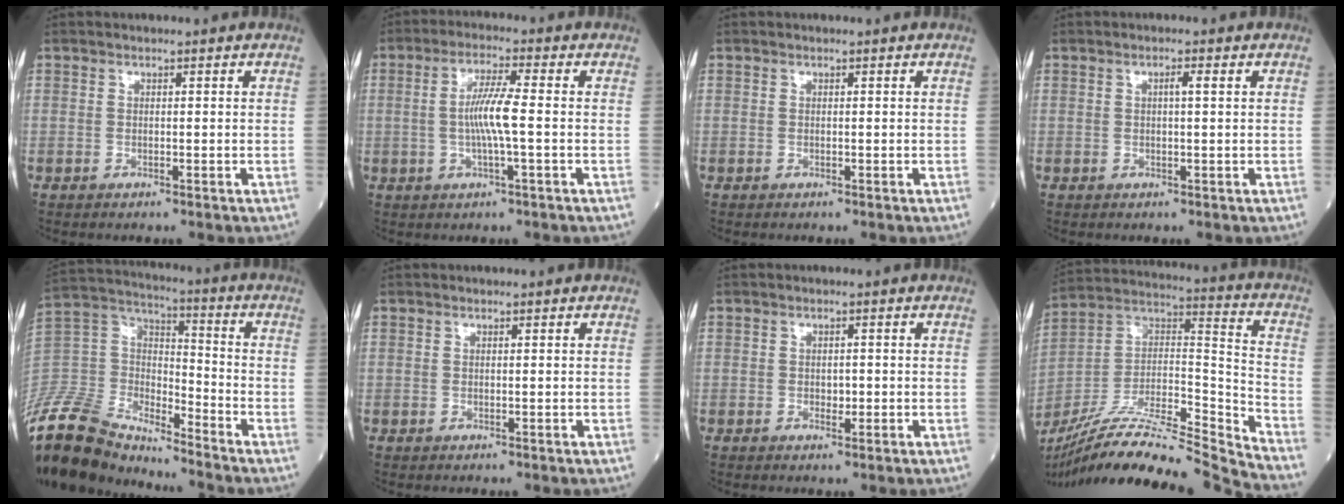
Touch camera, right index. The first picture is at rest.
{"total": 6.2, "force": [-0.4, 0.0, 6.2], "torque": [-0.121, 0.003, -0.011]}
{"total": 0.0}
{"total": 1.4, "force": [0.3, 0.0, 1.3], "torque": [-0.025, 0.004, 0.005]}
{"total": 17.9, "force": [-16.5, 4.7, 5.1], "torque": [-0.109, 0.030, -0.305]}
{"total": 0.0}
{"total": 1.4, "force": [-0.4, 0.8, 1.0], "torque": [-0.017, 0.001, -0.003]}
{"total": 25.0, "force": [-23.1, -0.8, 9.6], "torque": [-0.189, 0.002, -0.388]}